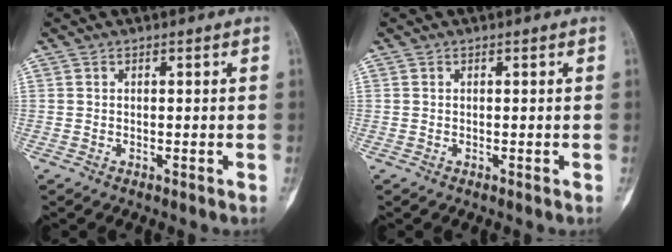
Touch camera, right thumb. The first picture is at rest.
{"total": 0.0}